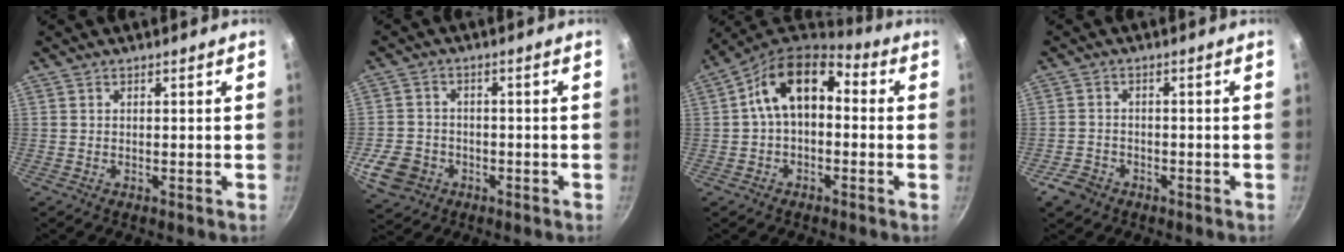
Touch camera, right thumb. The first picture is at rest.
{"total": 8.0, "force": [-3.0, 6.6, 3.4], "torque": [-0.057, 0.020, -0.050]}
{"total": 12.9, "force": [1.0, 8.4, 9.8], "torque": [-0.143, 0.041, -0.003]}
{"total": 4.3, "force": [-2.5, 3.2, 1.4], "torque": [-0.023, 0.029, -0.041]}